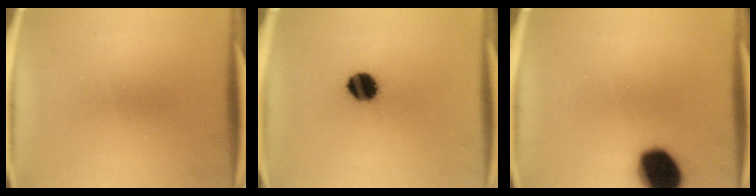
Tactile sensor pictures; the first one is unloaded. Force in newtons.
{"total": 8.6}
{"total": 14.9}